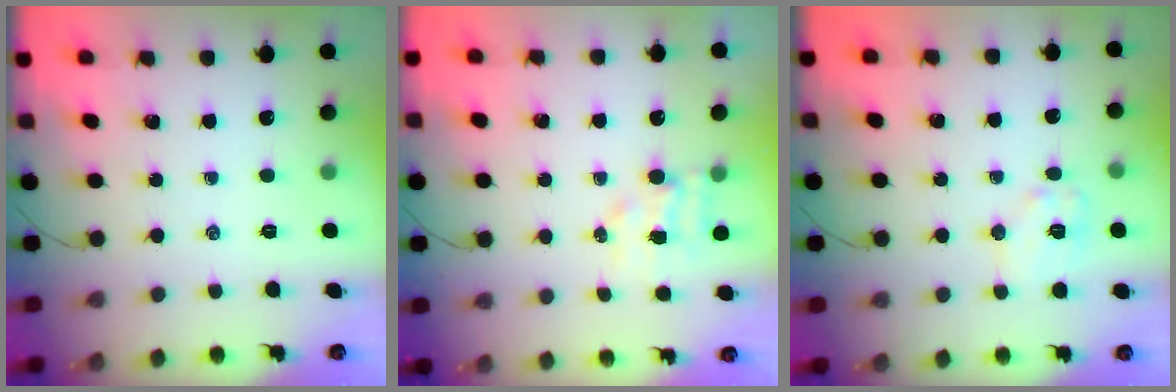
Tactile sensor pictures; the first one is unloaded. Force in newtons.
{"total": 4.7, "press": 4.6, "slide": 0.9}
{"total": 8.7, "press": 8.6, "slide": 1.2}